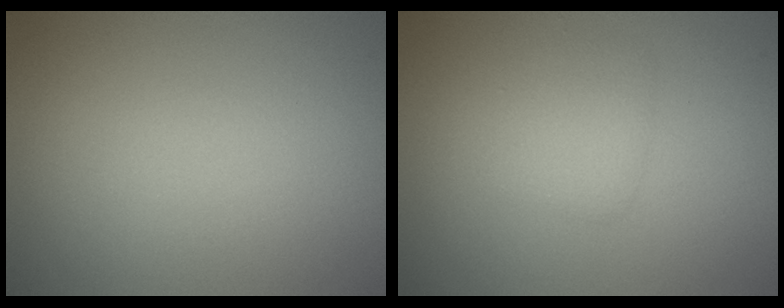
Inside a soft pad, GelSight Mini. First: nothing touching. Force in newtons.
{"total": 1.9, "press": 1.9, "slide": 0.0}